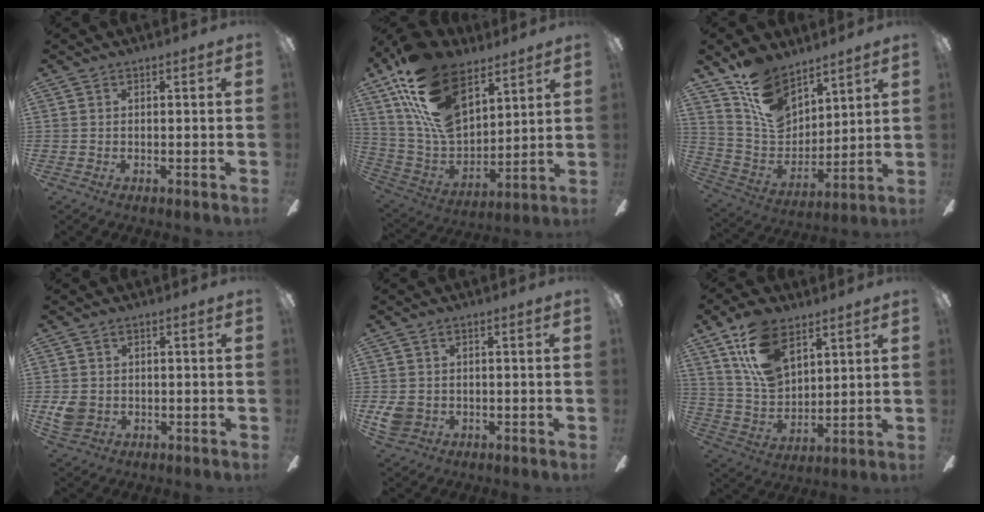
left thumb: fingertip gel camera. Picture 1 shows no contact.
{"total": 23.2, "force": [13.3, 12.9, 14.1], "torque": [-0.283, -0.062, 0.245]}
{"total": 14.4, "force": [9.5, 9.0, 6.1], "torque": [-0.116, -0.054, 0.189]}
{"total": 5.0, "force": [-0.5, 4.3, 2.4], "torque": [-0.049, 0.004, -0.008]}
{"total": 4.7, "force": [-0.6, 4.1, 2.3], "torque": [-0.045, 0.006, -0.011]}
{"total": 15.8, "force": [9.0, 9.4, 9.0], "torque": [-0.194, -0.022, 0.171]}